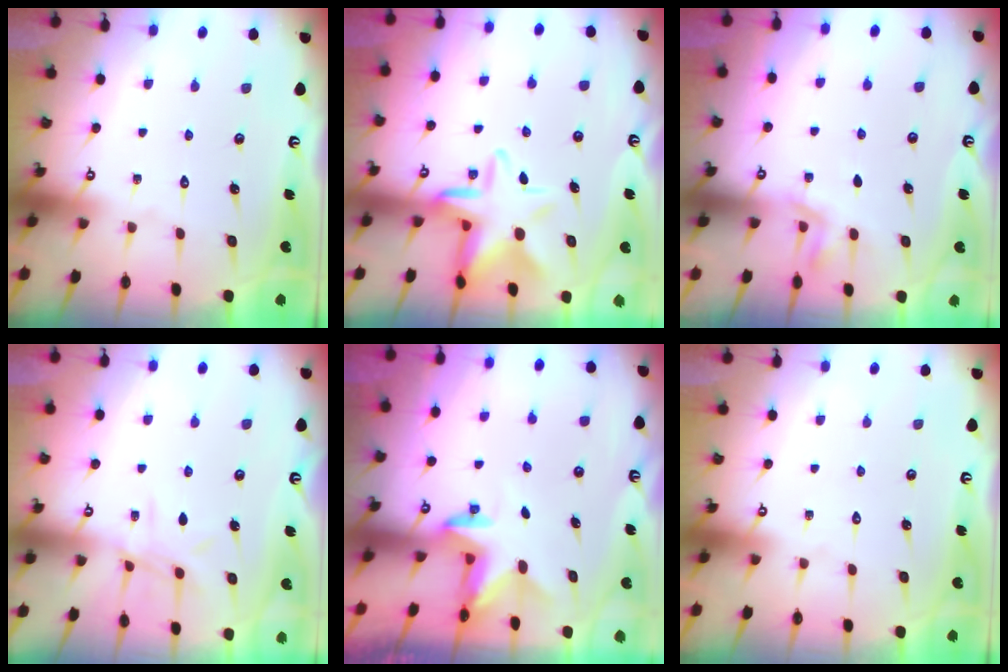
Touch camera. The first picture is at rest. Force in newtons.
{"total": 10.7, "press": 10.4, "slide": 2.1}
{"total": 3.5, "press": 3.1, "slide": 1.7}
{"total": 7.5, "press": 7.5, "slide": 0.6}
{"total": 2.4, "press": 2.4, "slide": 0.4}
{"total": 0.0}